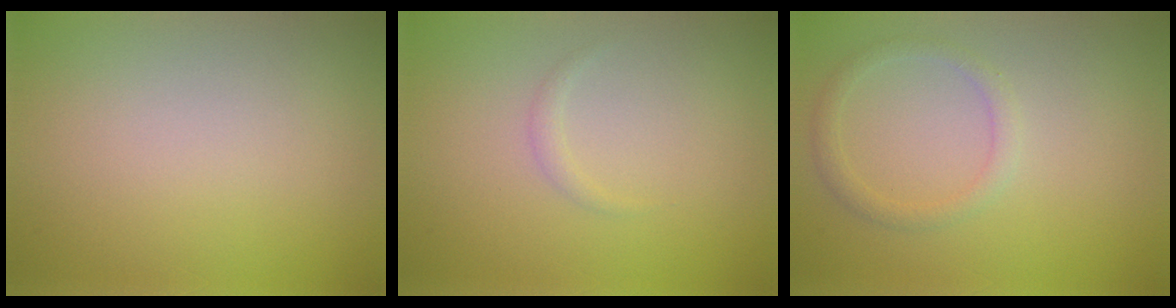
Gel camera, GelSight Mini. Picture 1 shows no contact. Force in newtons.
{"total": 0.7, "press": 0.7, "slide": 0.0}
{"total": 1.5, "press": 1.5, "slide": 0.1}